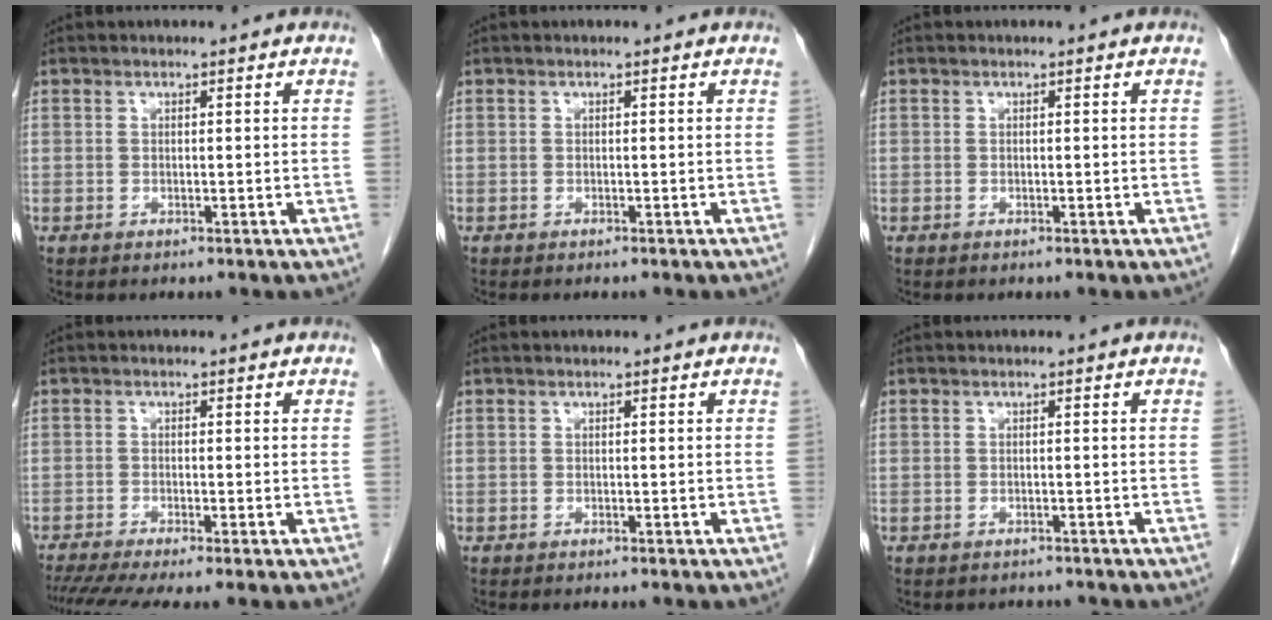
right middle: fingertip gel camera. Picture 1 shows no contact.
{"total": 1.0, "force": [-0.9, 0.2, 0.4], "torque": [-0.009, -0.002, -0.010]}
{"total": 0.0}
{"total": 7.3, "force": [-5.7, 0.1, 4.6], "torque": [-0.072, -0.013, -0.095]}
{"total": 0.9, "force": [-0.8, 0.0, 0.4], "torque": [-0.001, 0.001, -0.010]}
{"total": 2.3, "force": [-2.1, 0.9, 0.1], "torque": [-0.004, -0.002, -0.028]}